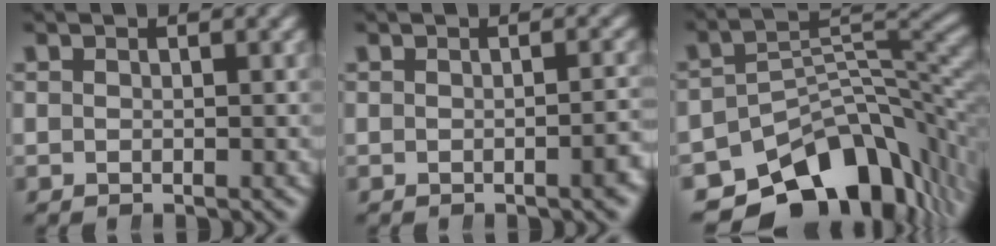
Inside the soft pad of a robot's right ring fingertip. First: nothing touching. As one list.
[{"total": 1.4, "force": [-0.8, -0.2, 1.1], "torque": [-0.011, 0.008, -0.014]}, {"total": 16.7, "force": [-9.5, 8.9, 10.6], "torque": [-0.132, -0.028, -0.129]}]